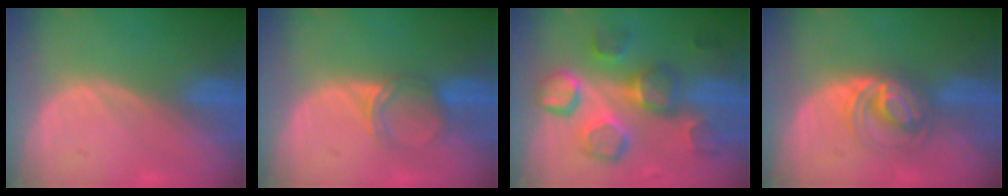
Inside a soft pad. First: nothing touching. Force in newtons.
{"total": 3.4, "press": 3.0, "slide": 1.6}
{"total": 9.9, "press": 9.8, "slide": 1.6}
{"total": 6.0, "press": 5.6, "slide": 2.1}